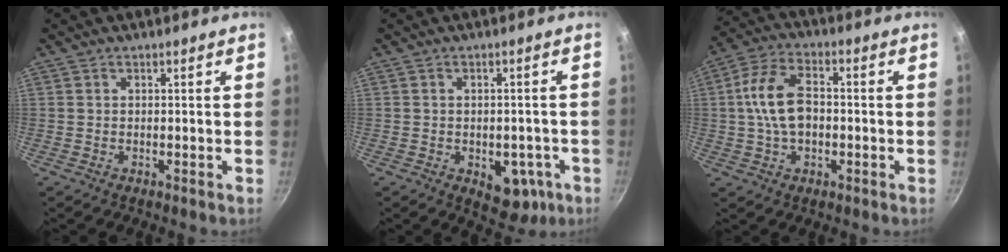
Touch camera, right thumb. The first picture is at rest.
{"total": 8.5, "force": [-2.9, 5.3, 6.0], "torque": [-0.041, 0.008, -0.025]}
{"total": 11.1, "force": [-0.2, 6.9, 8.6], "torque": [-0.153, 0.028, -0.011]}